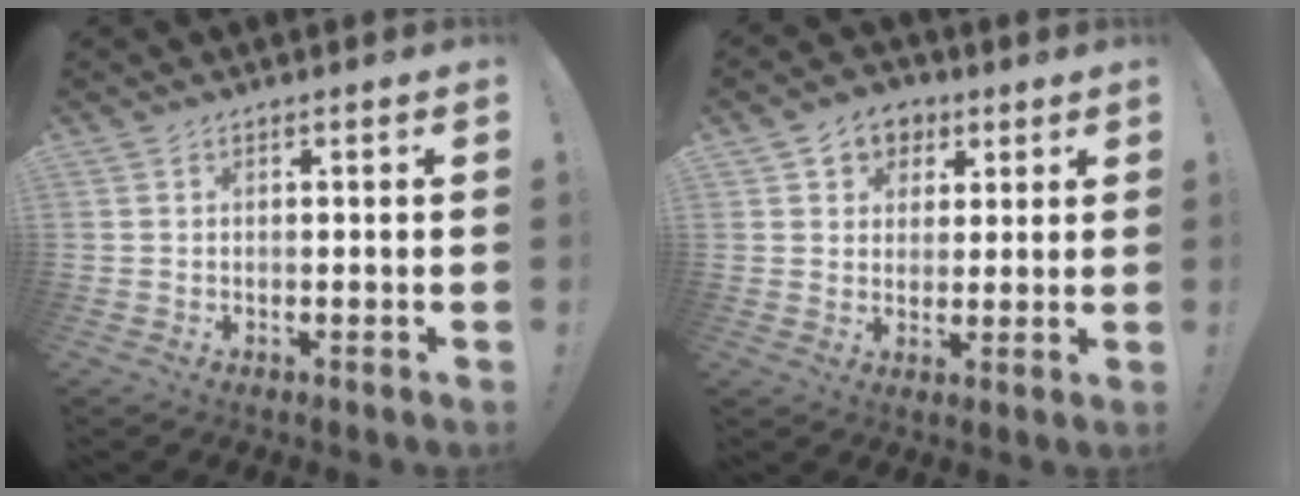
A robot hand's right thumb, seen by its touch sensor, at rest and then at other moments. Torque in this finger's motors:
{"motor_torque": [-0.39, 0.49, 0.03, 0.00, 0.00]}